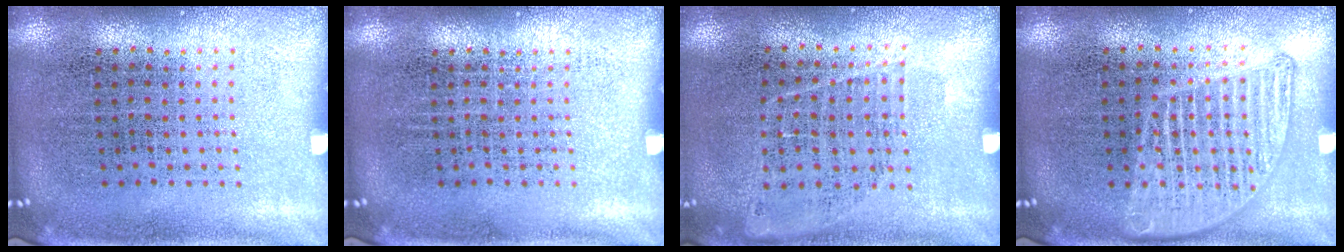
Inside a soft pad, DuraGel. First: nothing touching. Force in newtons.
{"total": 0.0}
{"total": 0.9, "press": 0.7, "slide": 0.5}
{"total": 1.3, "press": 1.3, "slide": 0.2}